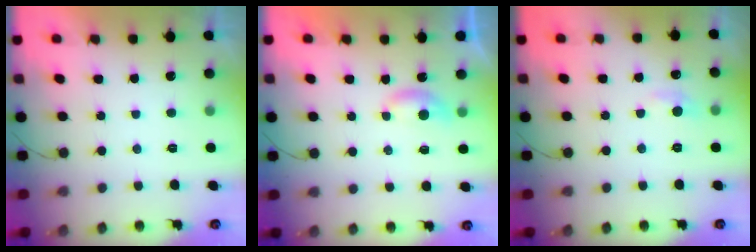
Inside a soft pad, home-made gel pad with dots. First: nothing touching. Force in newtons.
{"total": 3.3, "press": 3.3, "slide": 0.5}
{"total": 5.5, "press": 5.4, "slide": 0.8}